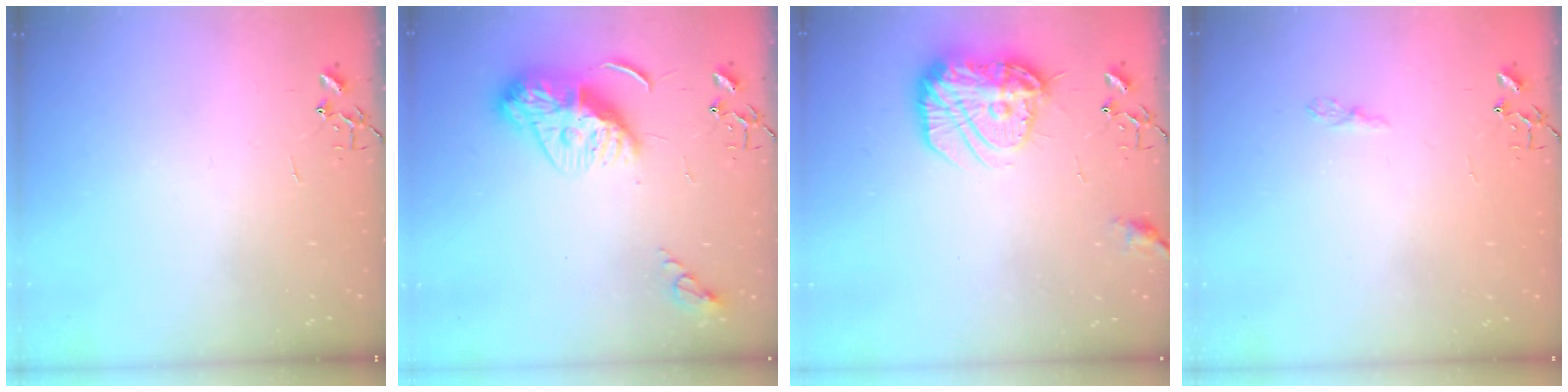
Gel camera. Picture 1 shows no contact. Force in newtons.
{"total": 11.5, "press": 11.4, "slide": 1.1}
{"total": 17.1, "press": 17.0, "slide": 1.4}
{"total": 3.9, "press": 3.9, "slide": 0.5}